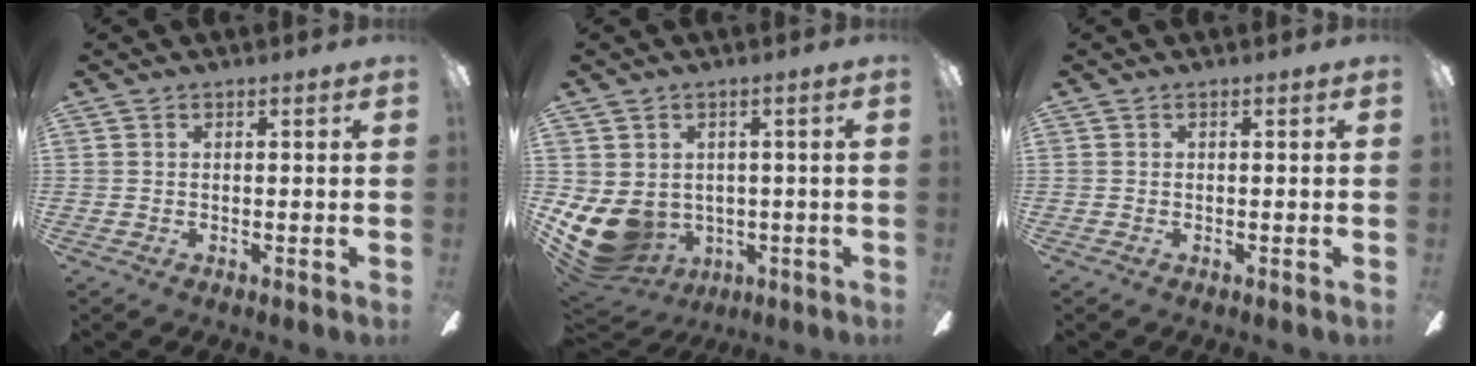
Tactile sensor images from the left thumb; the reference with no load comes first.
{"total": 11.1, "force": [-1.8, 9.2, 5.9], "torque": [-0.148, -0.007, -0.028]}
{"total": 0.0}